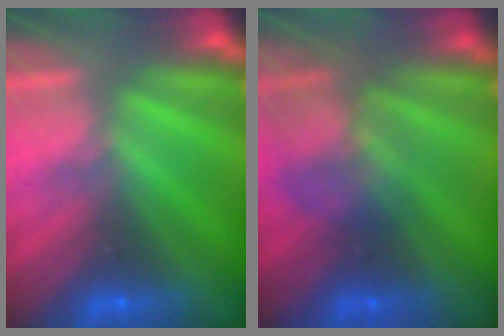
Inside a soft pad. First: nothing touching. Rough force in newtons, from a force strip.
{"total": 2.3}